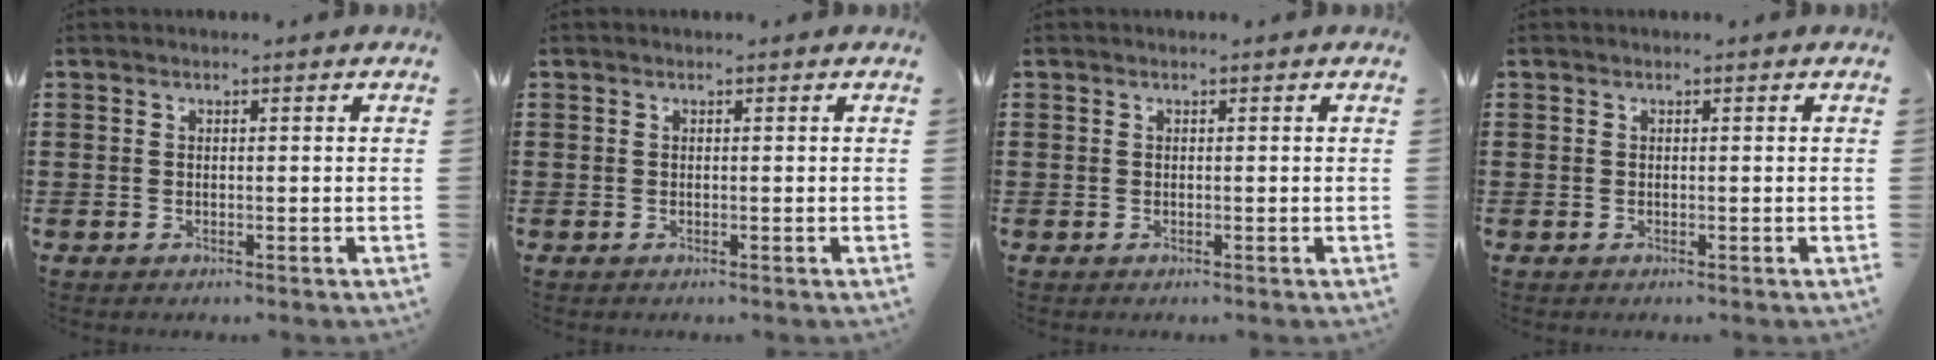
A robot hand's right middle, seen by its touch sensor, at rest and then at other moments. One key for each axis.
{"total": 0.0}
{"total": 0.0}
{"total": 0.0}